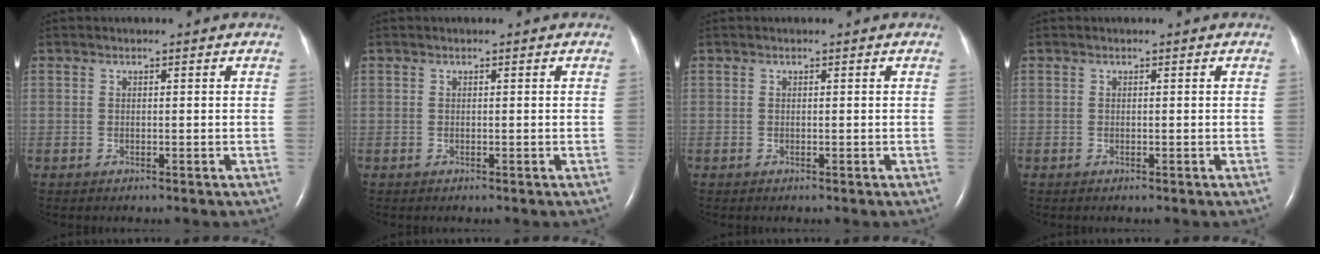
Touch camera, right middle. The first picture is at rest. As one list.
[{"total": 0.0}, {"total": 0.0}, {"total": 0.0}]